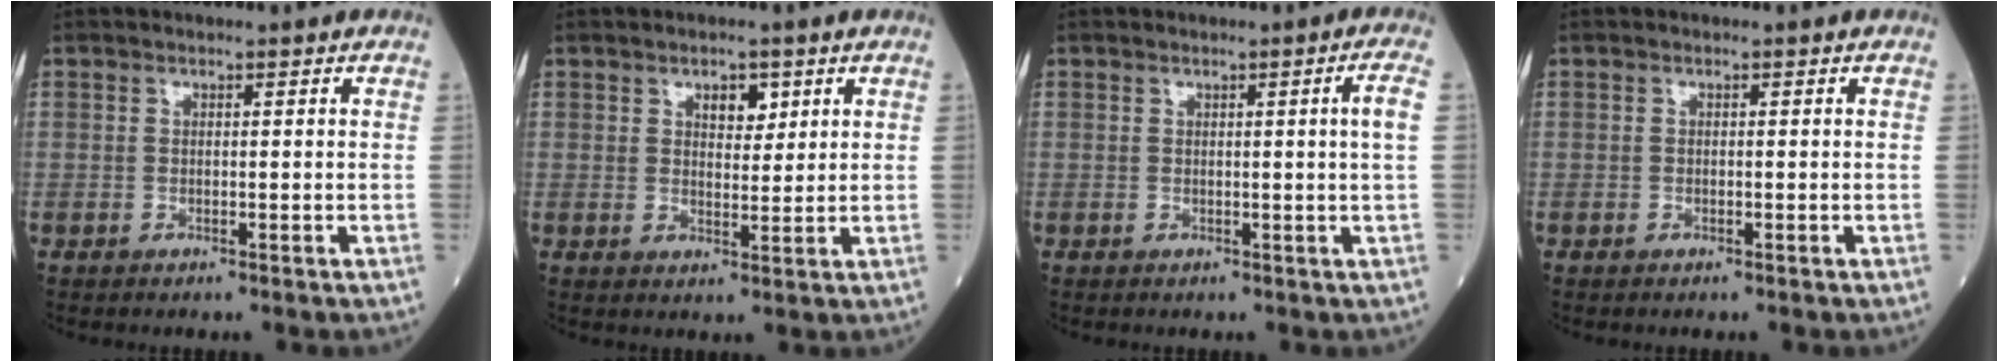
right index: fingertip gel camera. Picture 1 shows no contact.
{"total": 3.3, "force": [1.7, 1.7, 2.3], "torque": [-0.032, 0.000, 0.027]}
{"total": 2.6, "force": [0.3, -0.9, 2.4], "torque": [-0.035, -0.004, 0.008]}
{"total": 0.0}